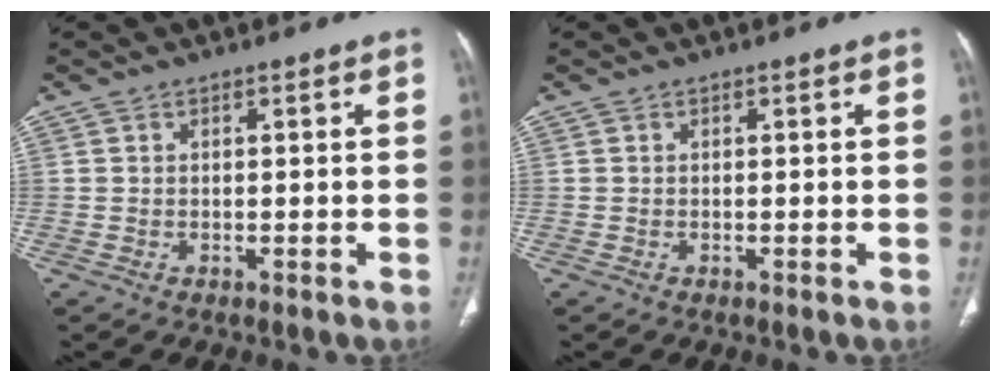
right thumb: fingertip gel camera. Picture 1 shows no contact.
{"total": 0.0}